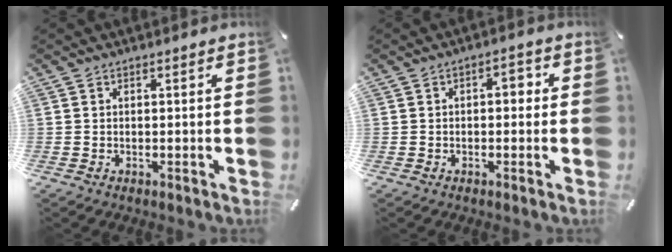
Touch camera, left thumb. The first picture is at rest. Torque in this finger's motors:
{"motor_torque": [0.54, 0.47, 0.46, 0.03, 0.02]}